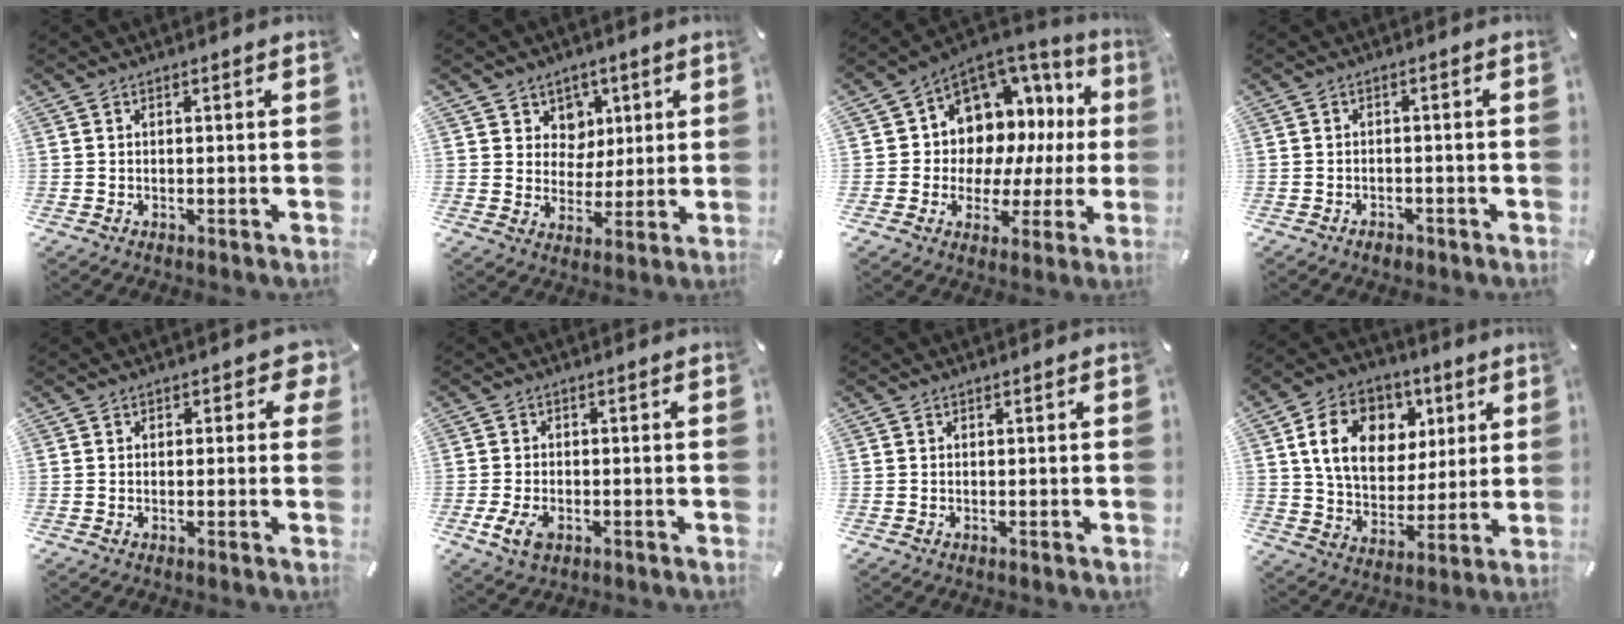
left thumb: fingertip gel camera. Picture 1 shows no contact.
{"total": 7.5, "force": [2.8, 7.0, 0.1], "torque": [-0.008, -0.025, 0.053]}
{"total": 9.7, "force": [3.9, 8.3, 3.0], "torque": [-0.050, -0.067, 0.075]}
{"total": 1.7, "force": [-1.2, 1.1, 0.3], "torque": [-0.006, 0.005, -0.027]}
{"total": 3.0, "force": [1.0, 2.1, 1.9], "torque": [-0.008, -0.001, 0.010]}
{"total": 4.5, "force": [-1.8, 3.1, 2.8], "torque": [-0.072, -0.001, -0.036]}
{"total": 0.0}
{"total": 15.3, "force": [5.6, 12.0, 7.7], "torque": [-0.130, -0.002, 0.106]}